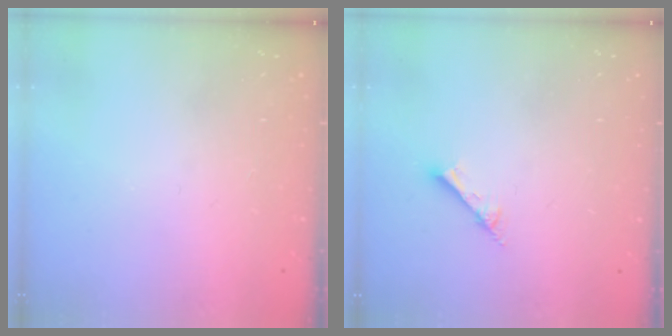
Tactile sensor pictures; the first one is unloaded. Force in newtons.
{"total": 2.8, "press": 2.7, "slide": 0.4}